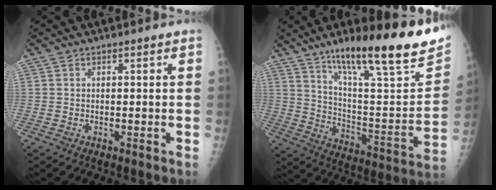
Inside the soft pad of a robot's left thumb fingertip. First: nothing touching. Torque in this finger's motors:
{"motor_torque": [0.30, 0.21, 1.44, -1.33, 0.14]}